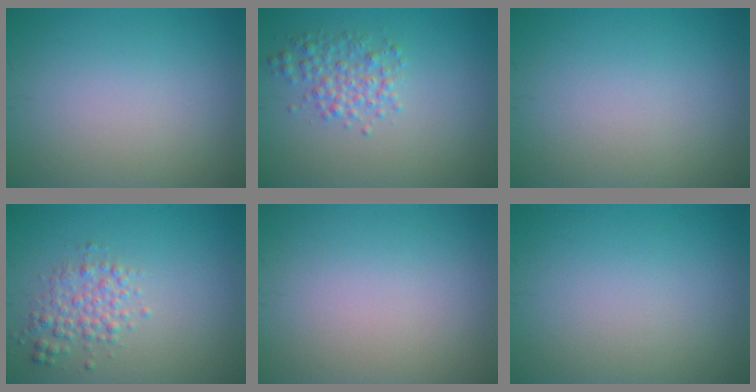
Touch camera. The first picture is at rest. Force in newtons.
{"total": 2.6, "press": 2.6, "slide": 0.0}
{"total": 0.0}
{"total": 2.5, "press": 2.5, "slide": 0.0}
{"total": 0.0}
{"total": 0.0}